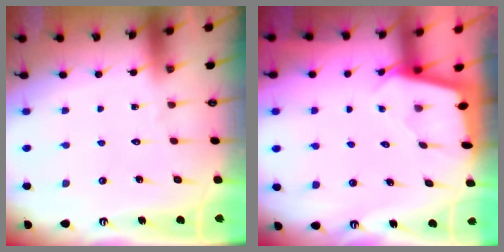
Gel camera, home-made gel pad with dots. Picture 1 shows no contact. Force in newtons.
{"total": 1.8, "press": 1.8, "slide": 0.1}